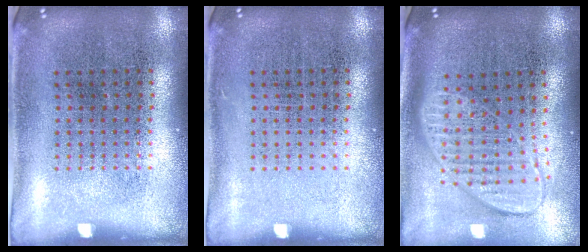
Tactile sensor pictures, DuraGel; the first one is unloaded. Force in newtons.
{"total": 0.0}
{"total": 2.0, "press": 1.5, "slide": 1.2}